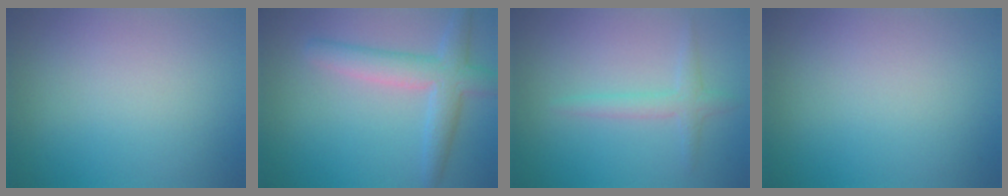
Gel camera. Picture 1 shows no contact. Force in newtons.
{"total": 4.4, "press": 4.4, "slide": 0.3}
{"total": 1.8, "press": 1.8, "slide": 0.0}
{"total": 0.0}